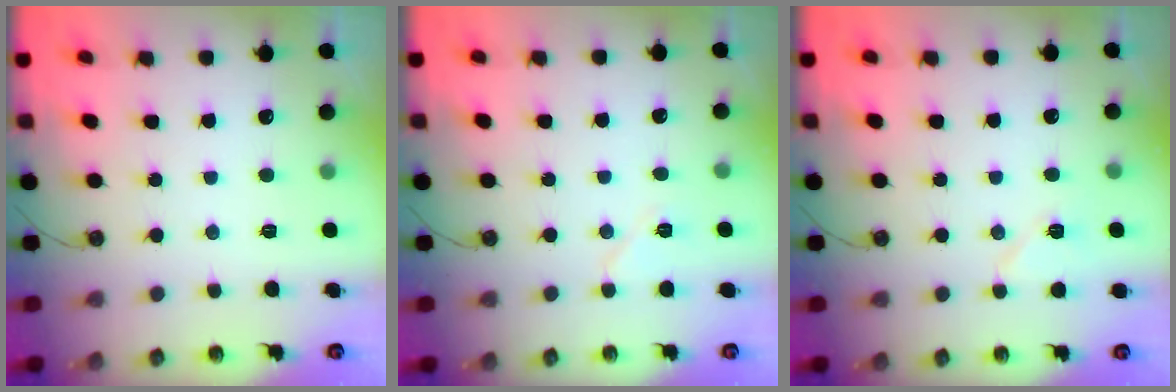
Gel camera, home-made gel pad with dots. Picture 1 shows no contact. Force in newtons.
{"total": 5.2, "press": 4.8, "slide": 2.1}
{"total": 6.5, "press": 6.4, "slide": 1.0}